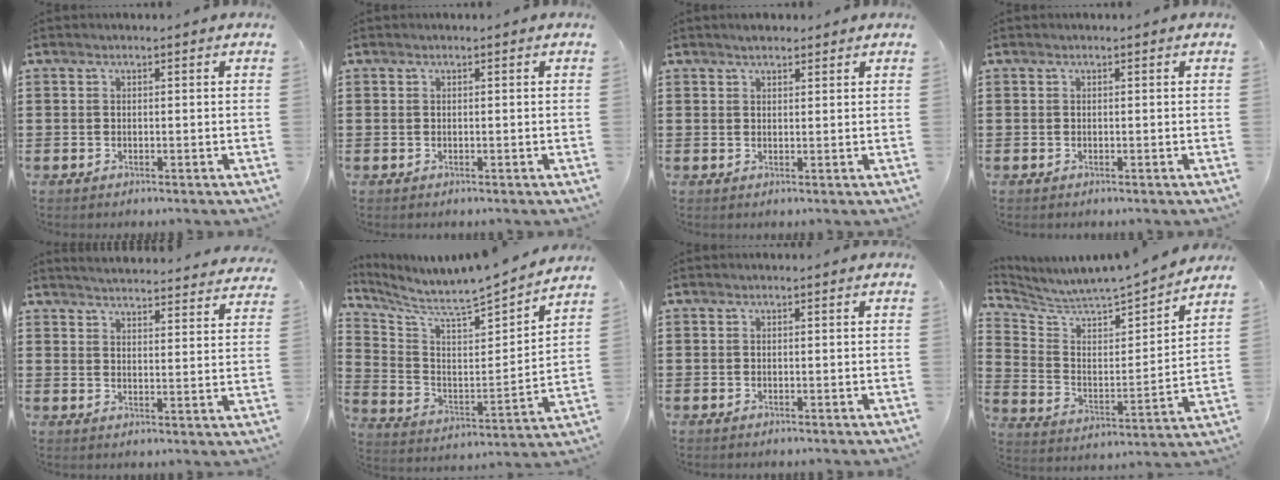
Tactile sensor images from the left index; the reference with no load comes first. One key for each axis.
{"total": 0.0}
{"total": 2.0, "fx": 1.8, "fy": 0.7, "fz": 0.7, "tx": -0.016, "ty": 0.004, "tz": 0.034}
{"total": 0.0}
{"total": 4.1, "fx": 4.0, "fy": -0.4, "fz": 0.3, "tx": -0.024, "ty": -0.029, "tz": 0.069}
{"total": 5.3, "fx": 5.2, "fy": 0.1, "fz": 1.0, "tx": -0.052, "ty": -0.060, "tz": 0.080}
{"total": 0.0}
{"total": 3.8, "fx": 3.8, "fy": 0.5, "fz": -0.1, "tx": -0.030, "ty": -0.052, "tz": 0.055}